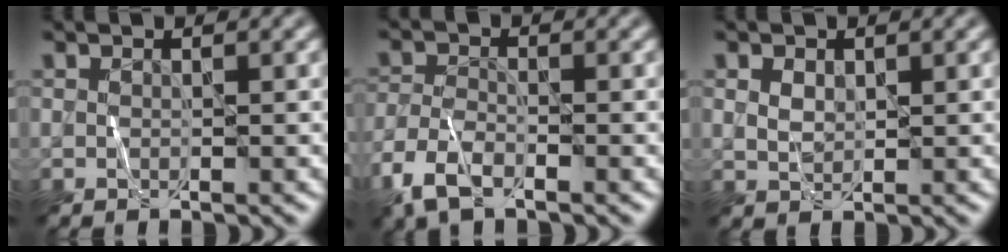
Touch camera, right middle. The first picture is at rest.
{"total": 3.9, "force": [-2.8, 1.6, 2.2], "torque": [-0.053, -0.007, -0.065]}
{"total": 0.9, "force": [0.3, 0.7, 0.6], "torque": [-0.014, -0.001, 0.011]}